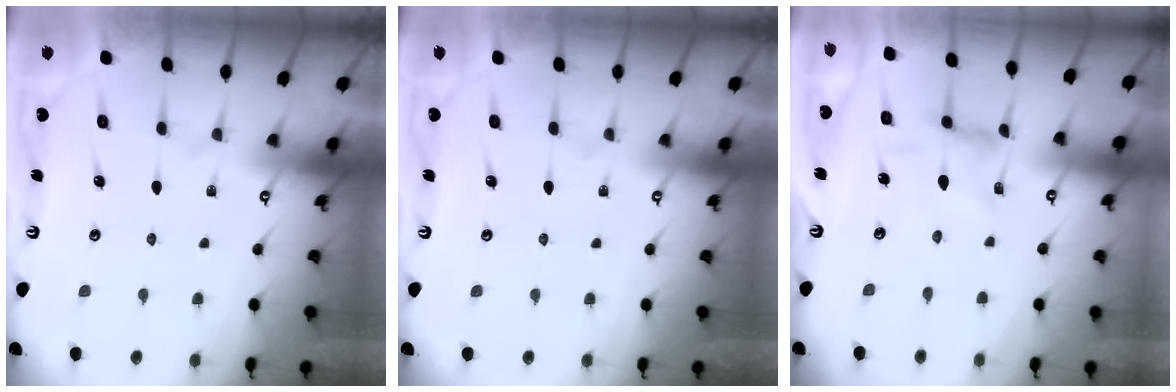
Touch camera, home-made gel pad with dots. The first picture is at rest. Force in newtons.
{"total": 0.0}
{"total": 2.2, "press": 2.1, "slide": 0.5}